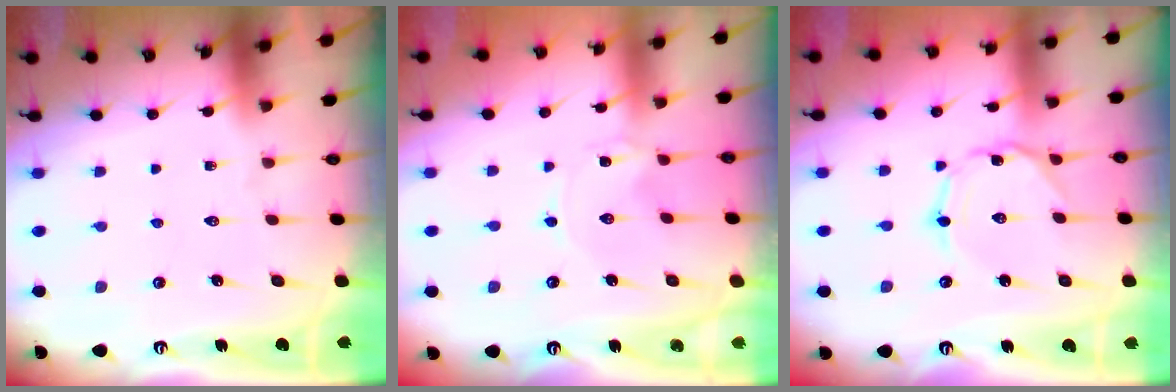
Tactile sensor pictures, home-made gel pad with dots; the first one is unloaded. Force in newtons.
{"total": 0.0}
{"total": 1.0, "press": 0.9, "slide": 0.3}